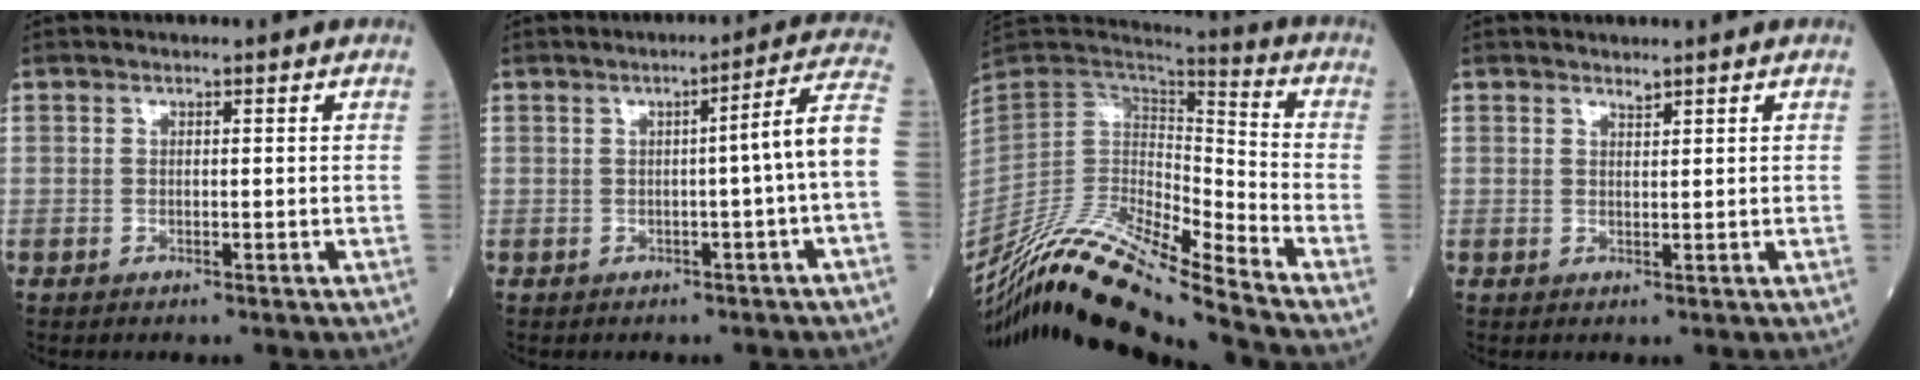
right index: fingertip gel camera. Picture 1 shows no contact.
{"total": 6.8, "force": [-0.8, -1.3, 6.6], "torque": [-0.082, 0.013, -0.014]}
{"total": 20.1, "force": [-17.9, -0.3, 9.2], "torque": [-0.182, 0.008, -0.333]}
{"total": 0.8, "force": [0.8, 0.0, 0.2], "torque": [-0.007, -0.006, 0.013]}